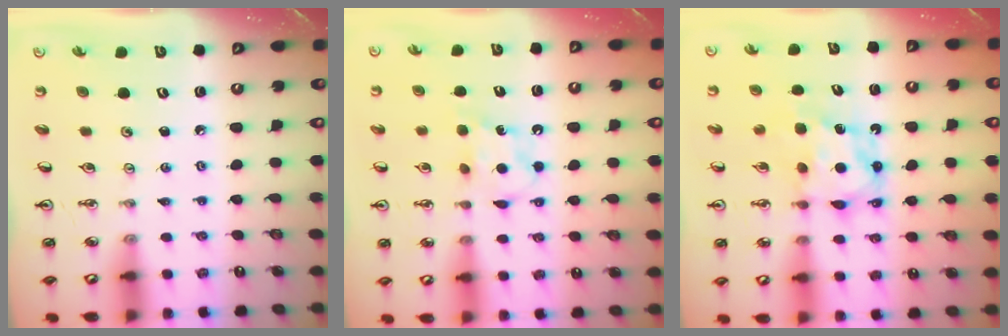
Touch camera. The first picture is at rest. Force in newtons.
{"total": 6.8, "press": 6.7, "slide": 0.9}
{"total": 6.5, "press": 6.5, "slide": 0.3}